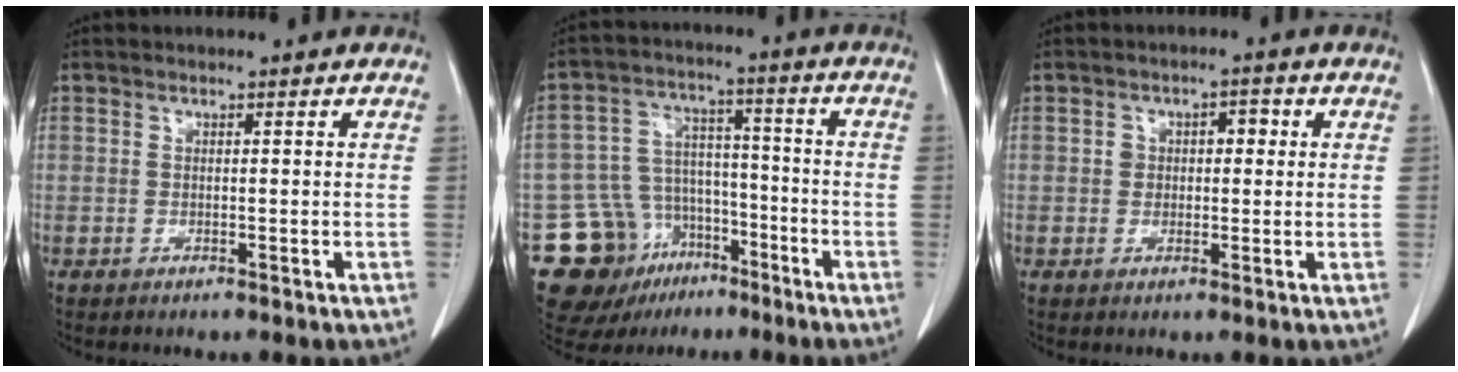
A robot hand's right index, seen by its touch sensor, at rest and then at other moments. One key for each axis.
{"total": 14.6, "fx": -8.6, "fy": 10.5, "fz": 5.4, "tx": -0.101, "ty": 0.050, "tz": -0.131}
{"total": 3.5, "fx": 0.6, "fy": 2.4, "fz": 2.5, "tx": -0.035, "ty": 0.019, "tz": 0.010}